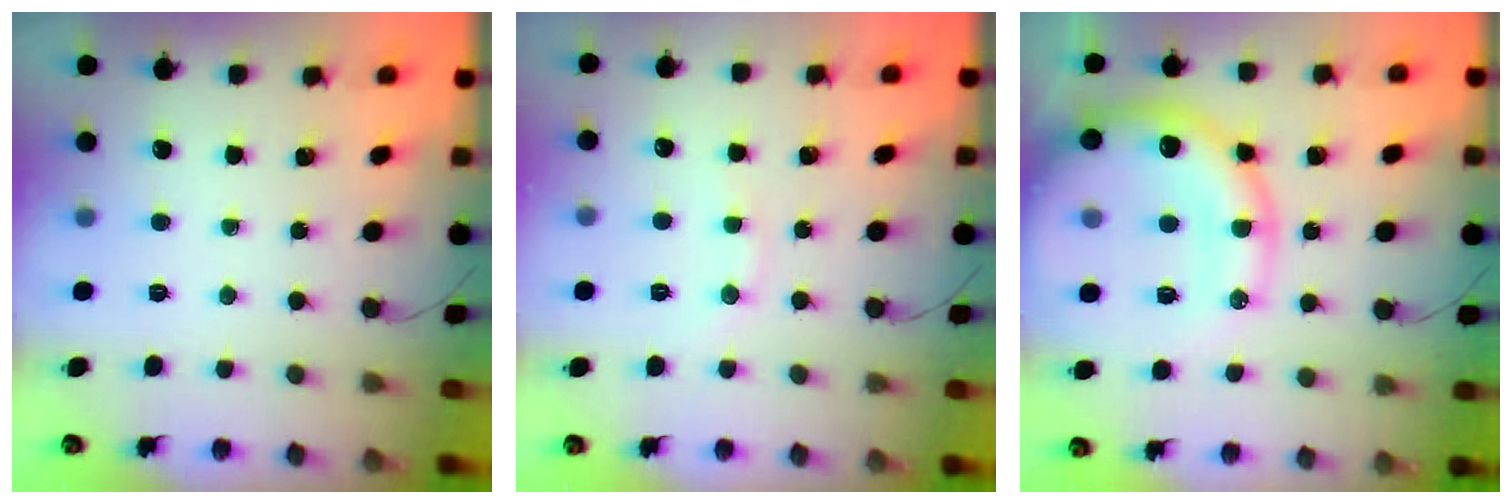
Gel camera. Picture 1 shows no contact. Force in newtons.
{"total": 4.5, "press": 4.3, "slide": 1.3}
{"total": 23.3, "press": 22.8, "slide": 4.6}